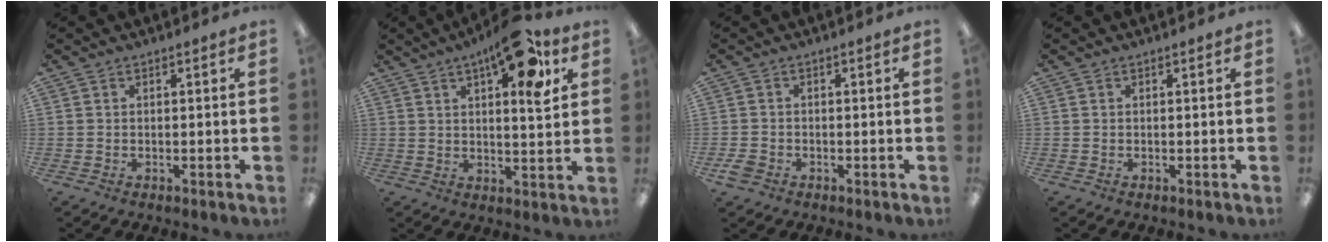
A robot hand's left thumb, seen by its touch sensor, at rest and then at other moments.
{"total": 14.1, "force": [8.0, 4.5, 10.8], "torque": [-0.139, -0.046, 0.122]}
{"total": 2.7, "force": [-1.8, 1.9, 0.8], "torque": [-0.016, 0.003, -0.035]}
{"total": 0.0}